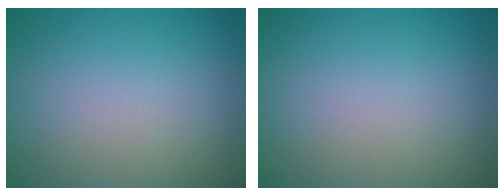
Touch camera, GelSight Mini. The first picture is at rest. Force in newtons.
{"total": 0.0}